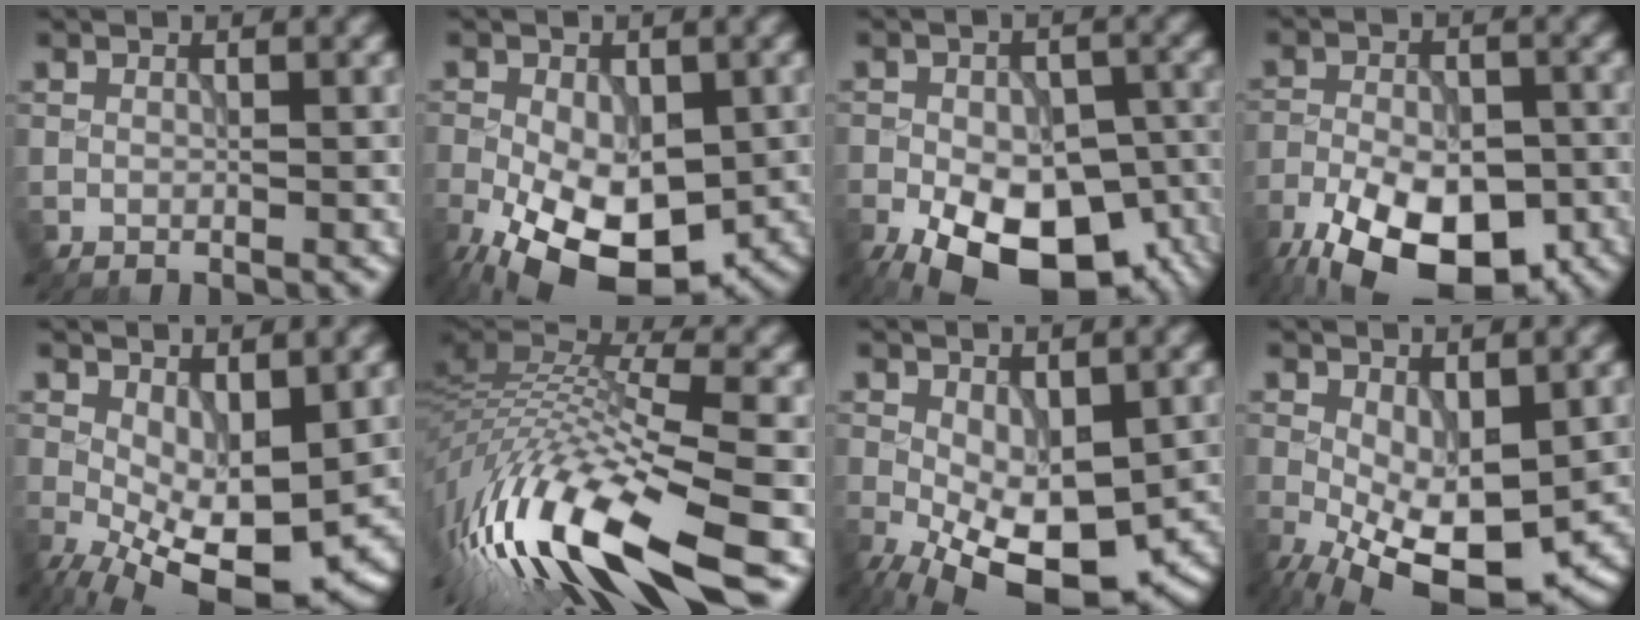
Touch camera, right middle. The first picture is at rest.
{"total": 12.3, "force": [-4.7, 6.4, 9.3], "torque": [-0.166, -0.029, -0.079]}
{"total": 16.7, "force": [-8.9, 9.1, 10.7], "torque": [-0.156, -0.035, -0.120]}
{"total": 14.8, "force": [-9.1, 7.5, 9.0], "torque": [-0.141, -0.026, -0.141]}
{"total": 9.2, "force": [-1.6, 4.3, 7.9], "torque": [-0.146, -0.014, -0.018]}
{"total": 15.5, "force": [-5.4, 4.7, 13.7], "torque": [-0.285, 0.016, -0.102]}
{"total": 10.1, "force": [-3.4, 5.1, 8.1], "torque": [-0.157, -0.026, -0.041]}
{"total": 9.0, "force": [-2.6, 4.2, 7.5], "torque": [-0.151, -0.018, -0.036]}